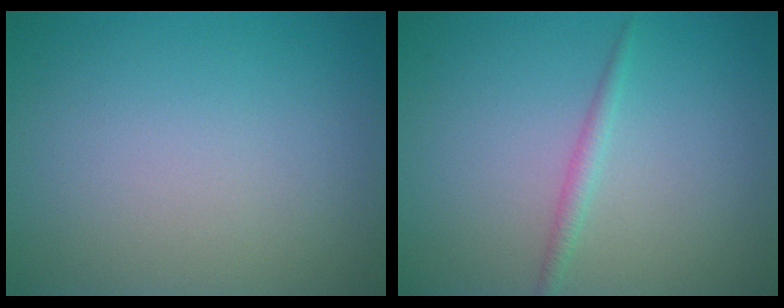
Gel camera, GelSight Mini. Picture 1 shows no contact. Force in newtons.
{"total": 1.2, "press": 1.2, "slide": 0.1}